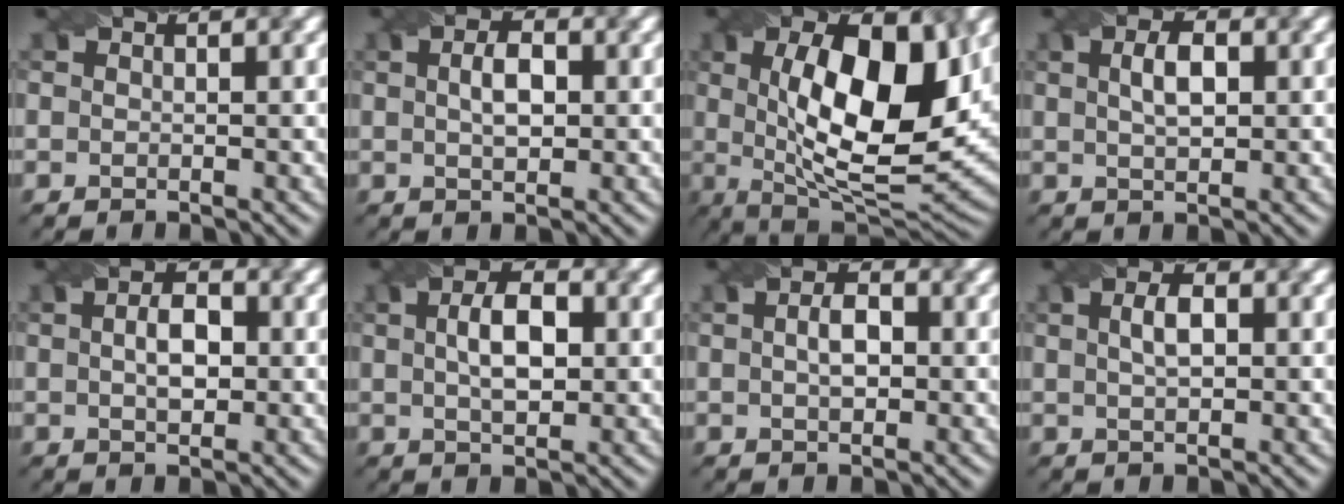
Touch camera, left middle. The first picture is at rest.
{"total": 2.7, "force": [0.2, 1.4, 2.3], "torque": [-0.051, 0.006, 0.007]}
{"total": 13.1, "force": [1.8, 5.4, 11.8], "torque": [-0.181, 0.000, 0.031]}
{"total": 2.7, "force": [0.6, 1.2, 2.3], "torque": [-0.049, 0.006, 0.014]}
{"total": 3.0, "force": [0.0, 1.6, 2.5], "torque": [-0.052, 0.005, 0.001]}
{"total": 4.3, "force": [0.6, 2.1, 3.8], "torque": [-0.071, 0.006, 0.010]}
{"total": 2.3, "force": [0.0, 1.3, 2.0], "torque": [-0.040, 0.006, 0.000]}
{"total": 2.1, "force": [0.4, 0.9, 1.9], "torque": [-0.038, 0.005, 0.009]}